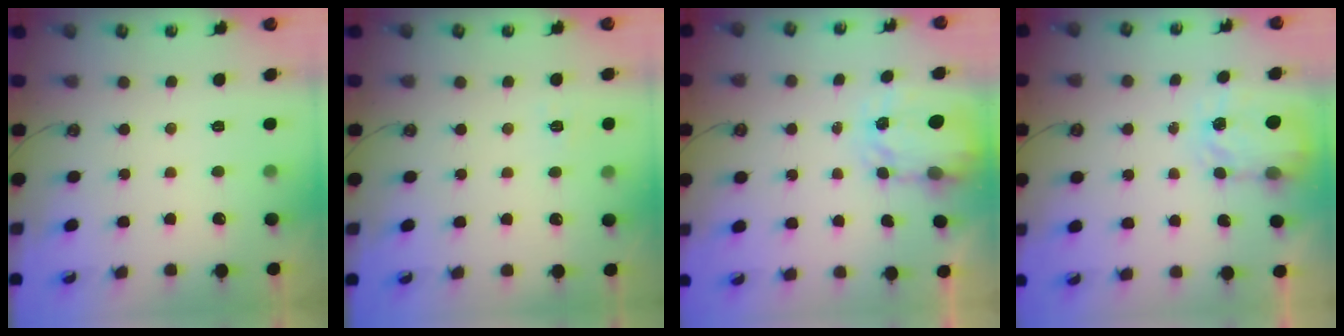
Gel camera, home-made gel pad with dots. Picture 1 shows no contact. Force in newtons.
{"total": 6.0, "press": 6.0, "slide": 0.7}
{"total": 3.5, "press": 3.4, "slide": 0.6}
{"total": 3.5, "press": 3.4, "slide": 0.6}